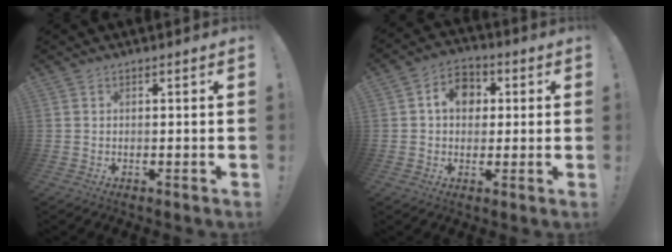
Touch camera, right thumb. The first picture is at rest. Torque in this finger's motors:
{"motor_torque": [1.14, 1.04, 0.11, -0.05, 0.00]}